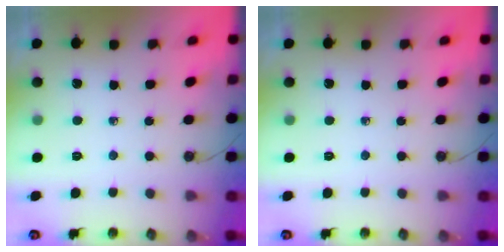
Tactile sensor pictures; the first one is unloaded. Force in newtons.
{"total": 0.0}